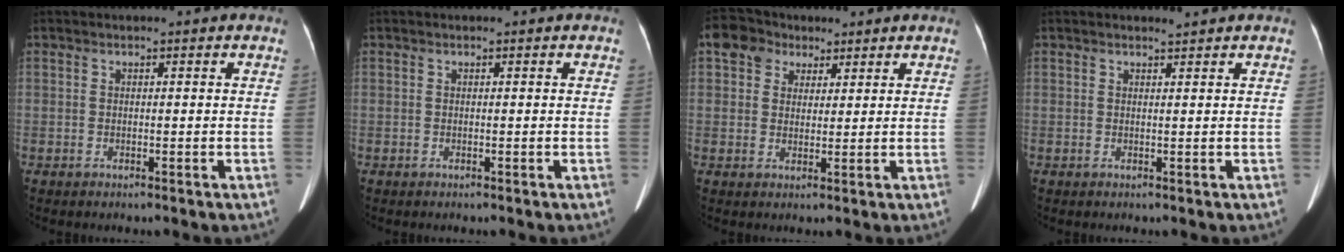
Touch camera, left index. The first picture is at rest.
{"total": 0.0}
{"total": 4.8, "force": [2.4, 4.0, 1.2], "torque": [-0.024, 0.020, 0.048]}
{"total": 0.6, "force": [0.5, -0.4, 0.0], "torque": [-0.007, -0.016, 0.011]}